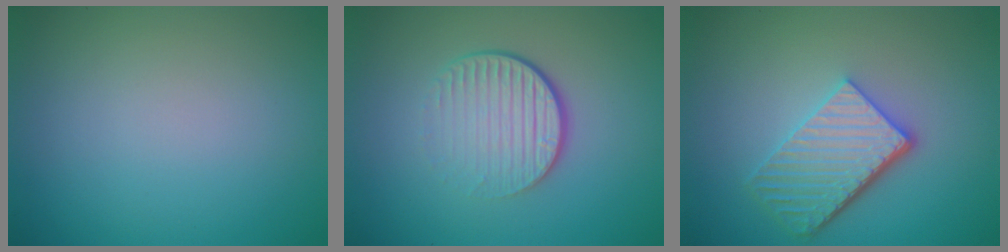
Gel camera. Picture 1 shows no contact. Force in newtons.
{"total": 4.4, "press": 2.7, "slide": 3.5}
{"total": 5.2, "press": 3.9, "slide": 3.5}